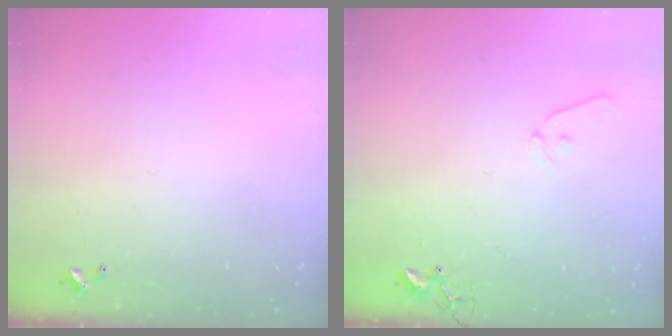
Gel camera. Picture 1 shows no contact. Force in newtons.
{"total": 7.0, "press": 6.9, "slide": 0.8}